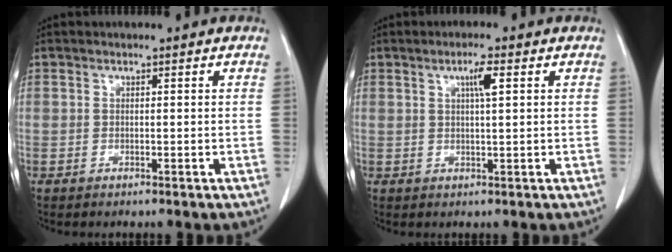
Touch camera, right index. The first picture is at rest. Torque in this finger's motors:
{"motor_torque": [0.30, 0.16, 0.08, 0.04]}